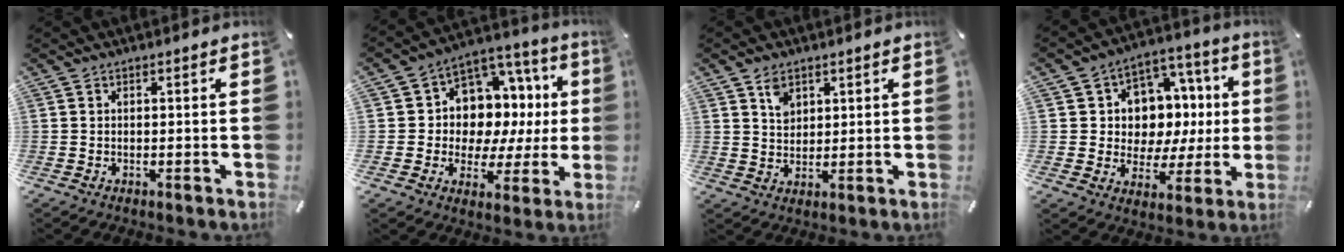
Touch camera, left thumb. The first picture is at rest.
{"total": 10.4, "force": [3.0, 9.2, 3.9], "torque": [-0.061, -0.049, 0.060]}
{"total": 4.6, "force": [2.5, 3.5, 1.5], "torque": [-0.013, -0.005, 0.044]}
{"total": 10.9, "force": [1.5, 10.1, 3.6], "torque": [-0.040, -0.032, 0.037]}